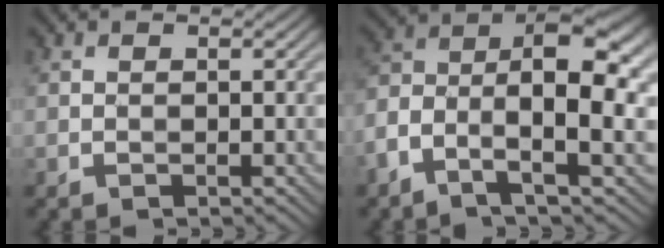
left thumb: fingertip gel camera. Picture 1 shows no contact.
{"total": 10.9, "force": [-3.6, 4.7, 9.1], "torque": [-0.168, 0.003, -0.079]}